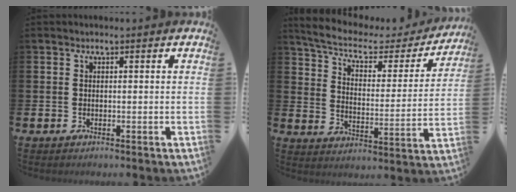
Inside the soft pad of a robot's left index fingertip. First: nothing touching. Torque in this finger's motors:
{"motor_torque": [0.71, -1.43, -0.41, 0.00]}